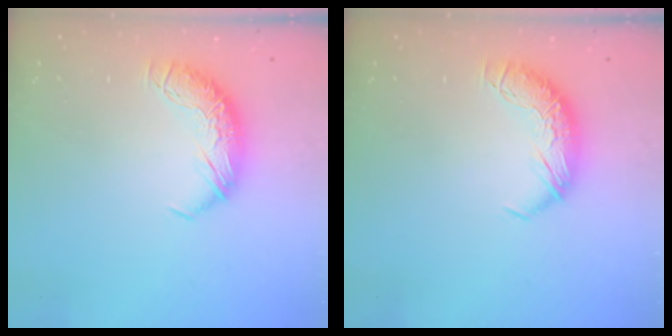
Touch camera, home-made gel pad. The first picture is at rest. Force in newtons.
{"total": 0.0}